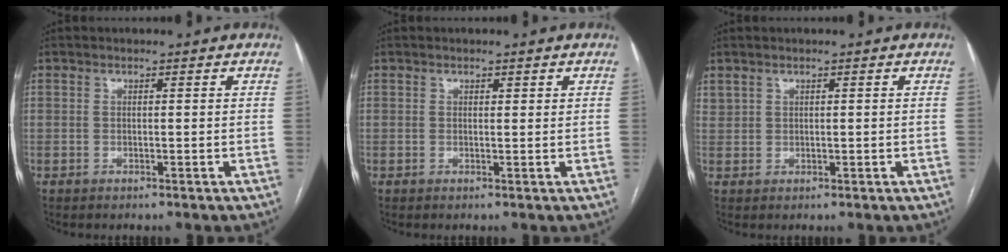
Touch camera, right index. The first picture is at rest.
{"total": 0.6, "force": [0.4, 0.3, 0.3], "torque": [-0.003, 0.000, 0.004]}
{"total": 1.4, "force": [1.1, 0.7, 0.3], "torque": [-0.008, 0.008, 0.025]}